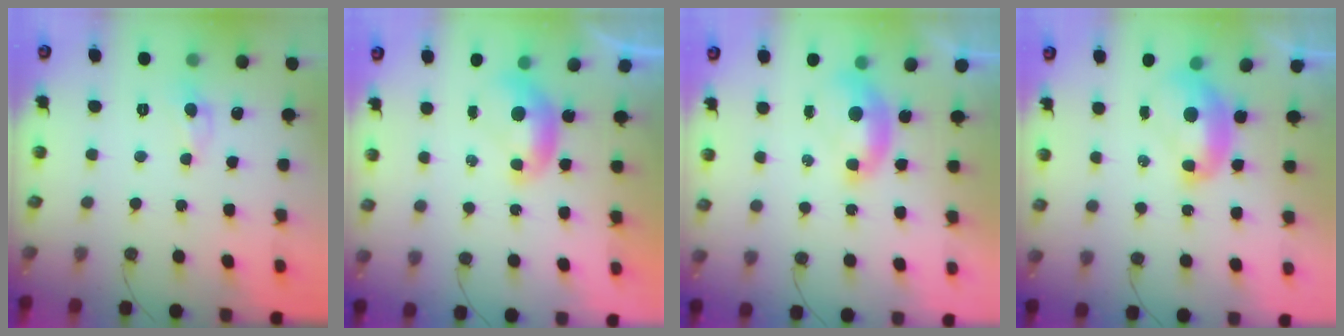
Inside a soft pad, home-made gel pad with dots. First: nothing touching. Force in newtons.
{"total": 0.0}
{"total": 1.7, "press": 1.6, "slide": 0.6}
{"total": 2.7, "press": 2.7, "slide": 0.1}